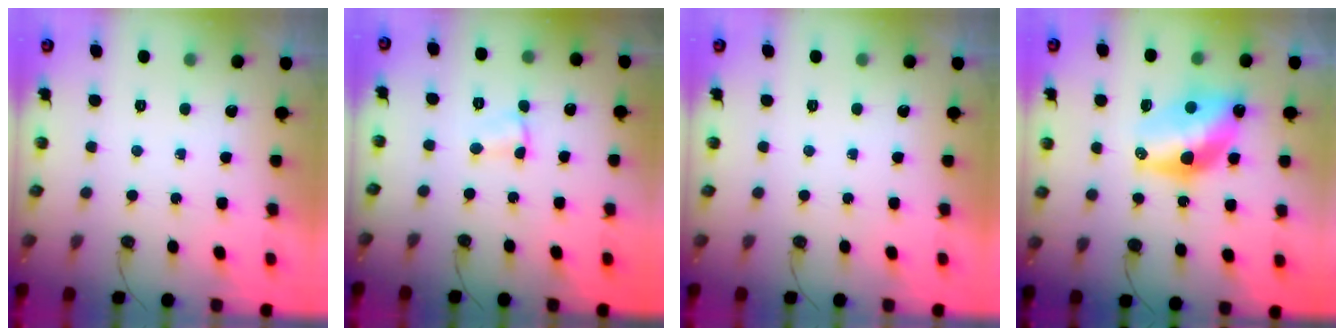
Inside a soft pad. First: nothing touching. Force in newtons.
{"total": 3.9, "press": 1.9, "slide": 3.4}
{"total": 0.0}
{"total": 12.7, "press": 12.7, "slide": 0.8}